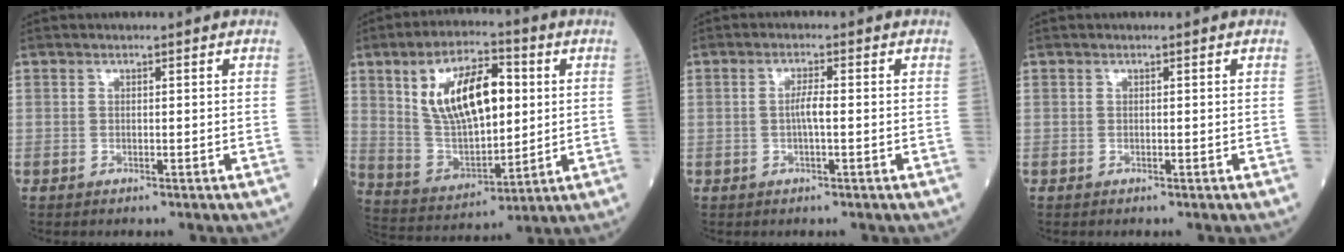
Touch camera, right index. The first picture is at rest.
{"total": 15.3, "force": [4.2, 6.5, 13.2], "torque": [-0.247, 0.018, 0.084]}
{"total": 2.4, "force": [-0.2, 0.1, 2.3], "torque": [-0.047, 0.002, -0.002]}
{"total": 0.0}